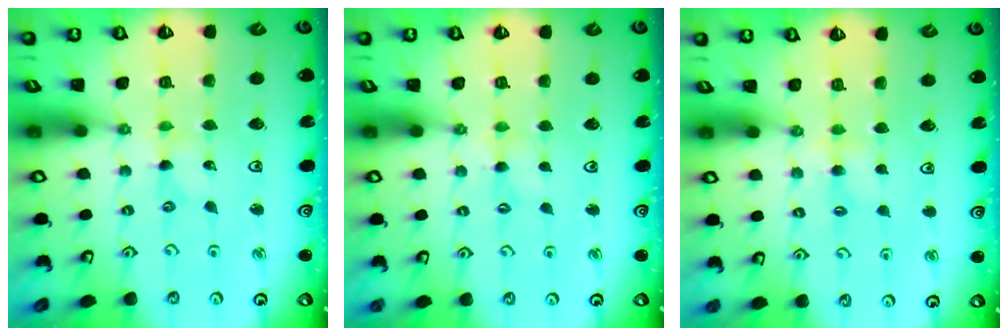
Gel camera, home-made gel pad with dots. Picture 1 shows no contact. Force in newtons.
{"total": 1.6, "press": 1.6, "slide": 0.4}
{"total": 3.9, "press": 3.9, "slide": 0.6}